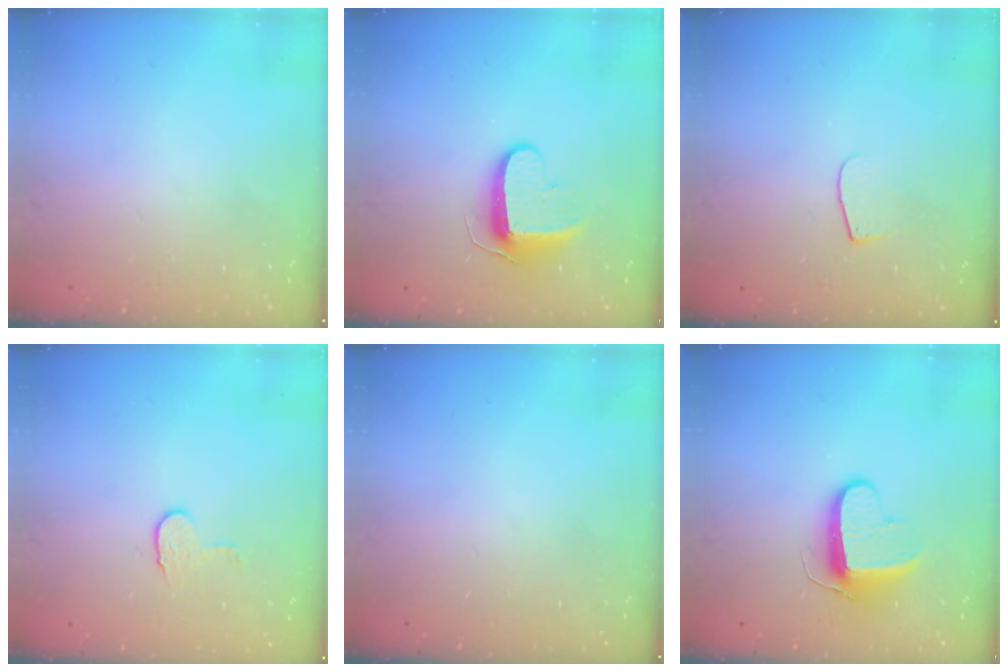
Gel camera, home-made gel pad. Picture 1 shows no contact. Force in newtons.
{"total": 8.9, "press": 8.9, "slide": 0.8}
{"total": 6.2, "press": 6.2, "slide": 0.7}
{"total": 6.4, "press": 6.4, "slide": 0.6}
{"total": 0.0}
{"total": 9.4, "press": 9.4, "slide": 0.5}